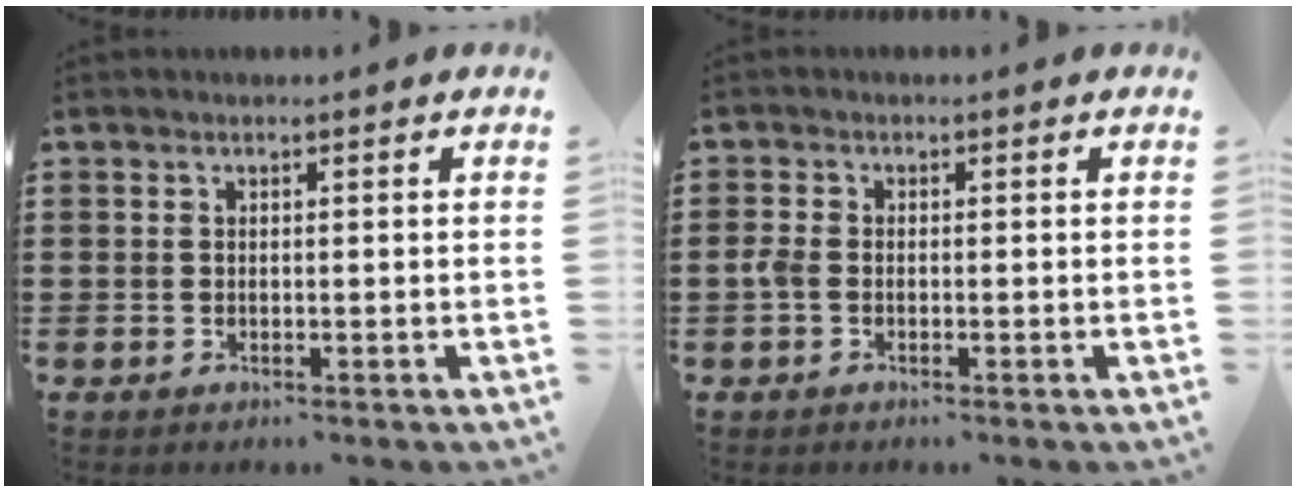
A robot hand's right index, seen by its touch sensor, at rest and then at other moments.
{"total": 1.7, "force": [-0.7, 1.0, 1.2], "torque": [-0.034, -0.002, -0.015]}